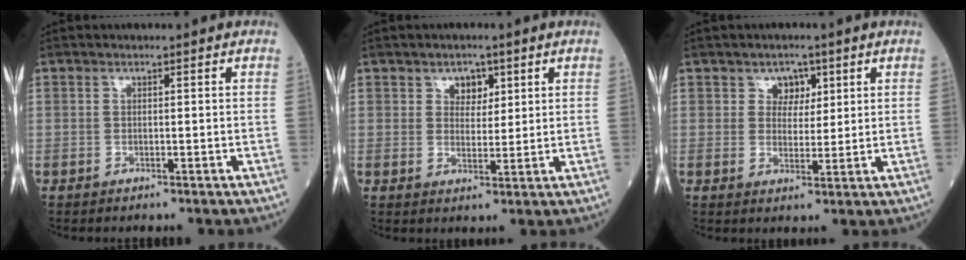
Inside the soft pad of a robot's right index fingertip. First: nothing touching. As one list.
[{"total": 3.3, "force": [1.7, 2.2, 1.7], "torque": [-0.019, 0.003, 0.027]}, {"total": 3.4, "force": [1.7, 2.6, 1.4], "torque": [-0.010, 0.003, 0.024]}]